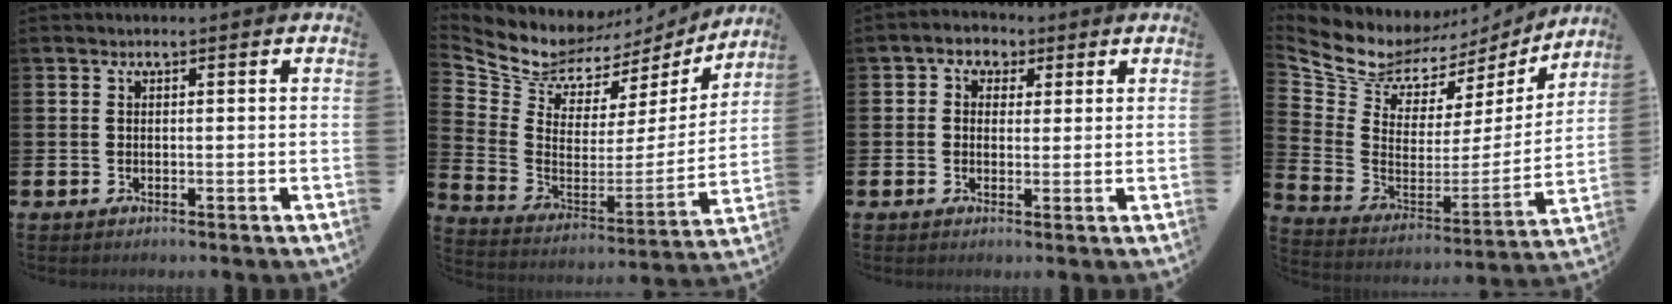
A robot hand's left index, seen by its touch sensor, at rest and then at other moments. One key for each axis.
{"total": 7.8, "fx": 7.1, "fy": 3.3, "fz": 0.9, "tx": -0.067, "ty": -0.059, "tz": 0.121}
{"total": 2.7, "fx": 1.4, "fy": 2.4, "fz": 0.2, "tx": -0.018, "ty": 0.003, "tz": 0.020}
{"total": 8.6, "fx": 7.3, "fy": 4.2, "fz": 1.6, "tx": -0.080, "ty": -0.053, "tz": 0.126}